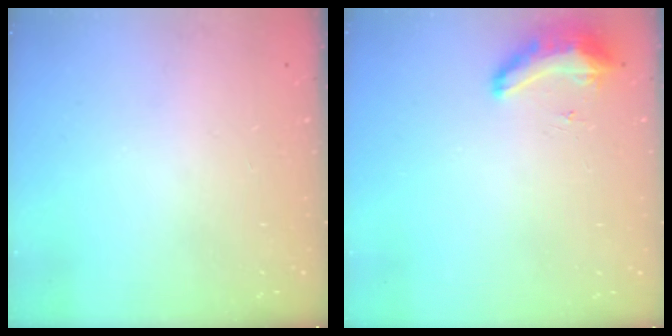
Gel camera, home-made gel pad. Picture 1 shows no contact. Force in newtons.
{"total": 8.6, "press": 8.4, "slide": 1.5}